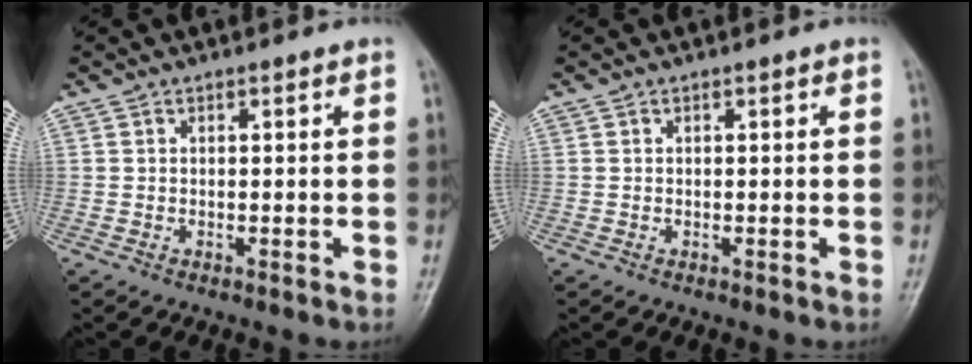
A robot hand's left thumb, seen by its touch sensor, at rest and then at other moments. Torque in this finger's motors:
{"motor_torque": [-0.04, 0.04, -0.02, 0.08, 0.00]}